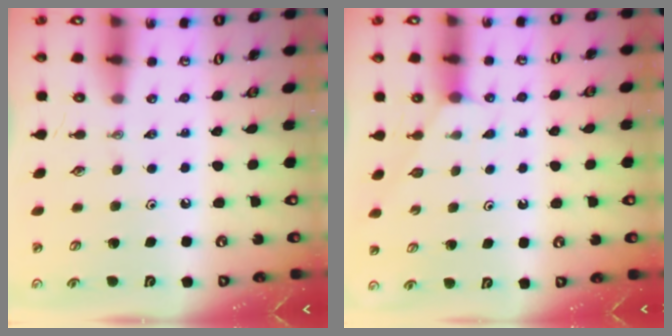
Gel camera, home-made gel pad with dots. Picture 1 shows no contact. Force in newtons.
{"total": 3.0, "press": 3.0, "slide": 0.4}